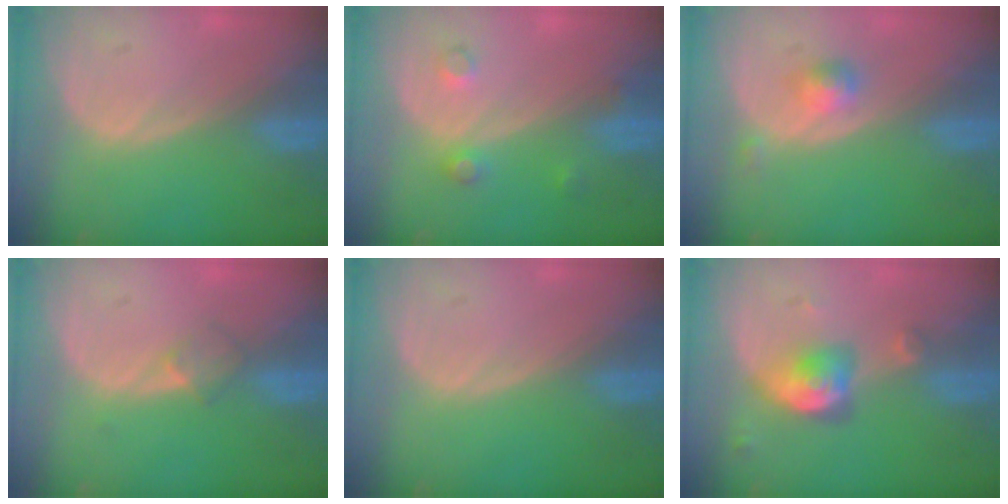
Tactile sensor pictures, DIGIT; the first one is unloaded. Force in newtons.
{"total": 2.6, "press": 2.6, "slide": 0.3}
{"total": 2.4, "press": 2.1, "slide": 1.1}
{"total": 2.3, "press": 2.0, "slide": 1.1}
{"total": 0.0}
{"total": 5.1, "press": 4.9, "slide": 1.6}